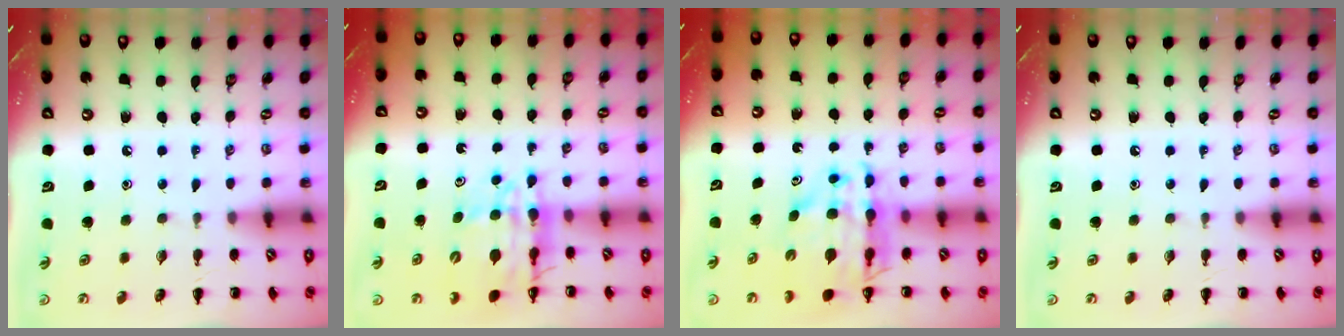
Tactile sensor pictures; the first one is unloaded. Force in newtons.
{"total": 11.6, "press": 11.1, "slide": 3.3}
{"total": 11.9, "press": 11.4, "slide": 3.2}
{"total": 0.0}